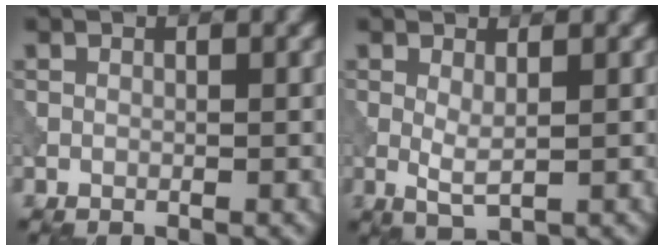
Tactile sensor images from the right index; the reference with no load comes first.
{"total": 1.8, "force": [0.4, 0.4, 1.8], "torque": [-0.039, -0.005, 0.009]}